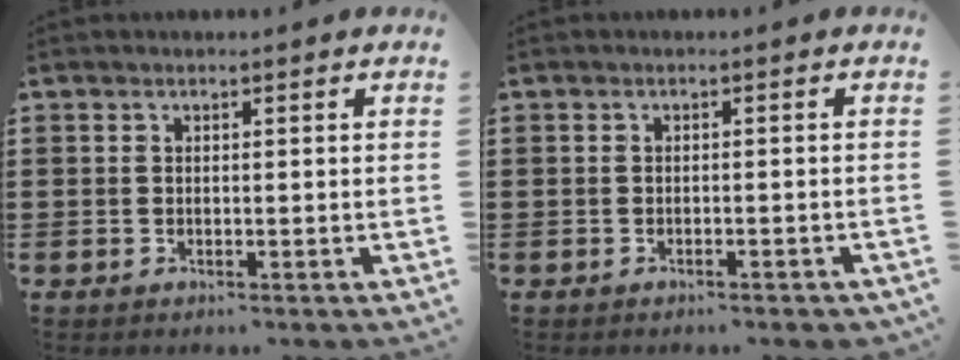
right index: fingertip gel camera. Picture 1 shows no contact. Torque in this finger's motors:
{"motor_torque": [0.93, 0.88, 0.07, 0.00]}